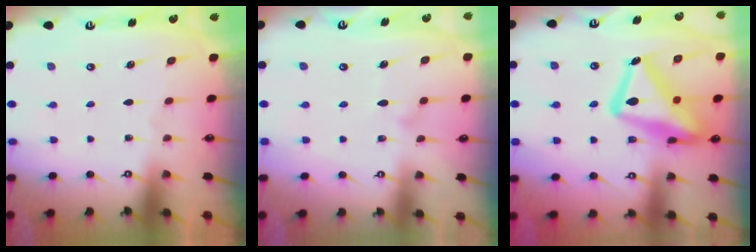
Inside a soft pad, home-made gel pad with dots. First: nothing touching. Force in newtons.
{"total": 9.0, "press": 9.0, "slide": 0.6}
{"total": 21.7, "press": 21.6, "slide": 2.0}